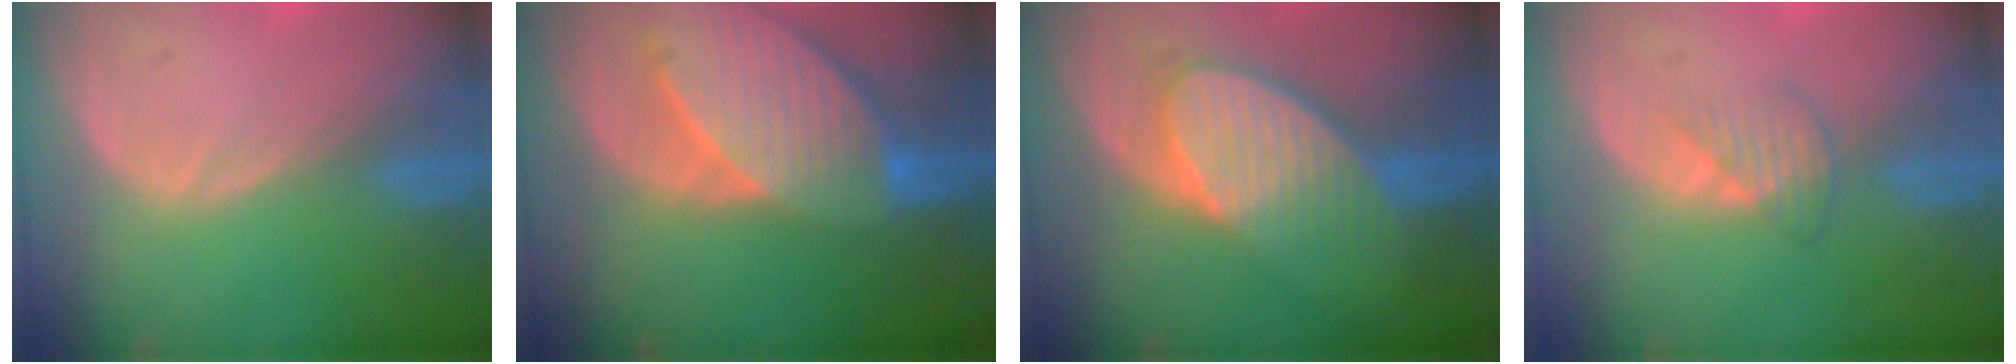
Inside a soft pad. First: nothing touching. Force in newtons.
{"total": 10.3, "press": 9.1, "slide": 4.9}
{"total": 8.1, "press": 7.6, "slide": 2.8}
{"total": 2.7, "press": 2.6, "slide": 0.7}